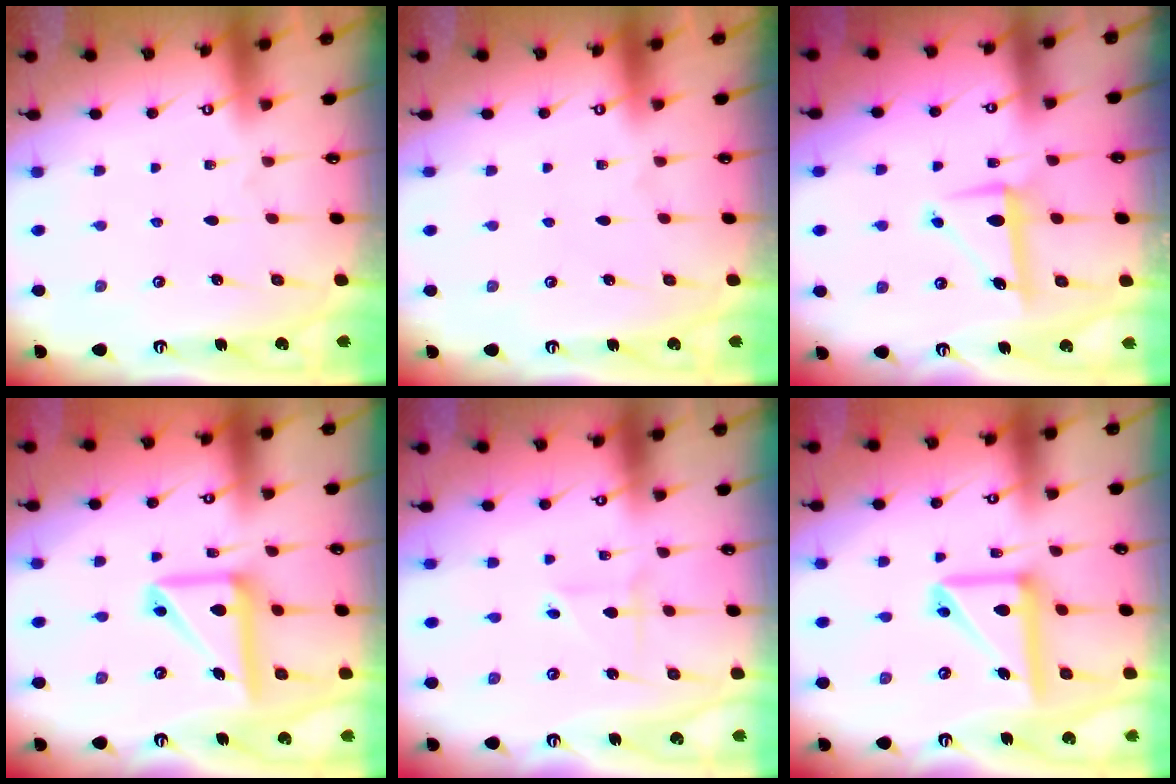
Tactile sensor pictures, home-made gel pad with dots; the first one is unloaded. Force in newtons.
{"total": 0.0}
{"total": 7.2, "press": 7.1, "slide": 1.0}
{"total": 14.1, "press": 14.0, "slide": 1.8}
{"total": 2.2, "press": 2.2, "slide": 0.3}
{"total": 13.7, "press": 13.6, "slide": 2.2}